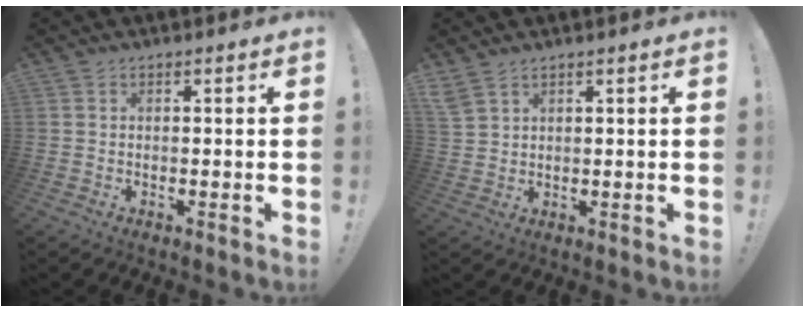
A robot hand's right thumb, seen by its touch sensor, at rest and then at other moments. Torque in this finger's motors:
{"motor_torque": [0.97, 1.09, 0.13, 0.02, 0.02]}